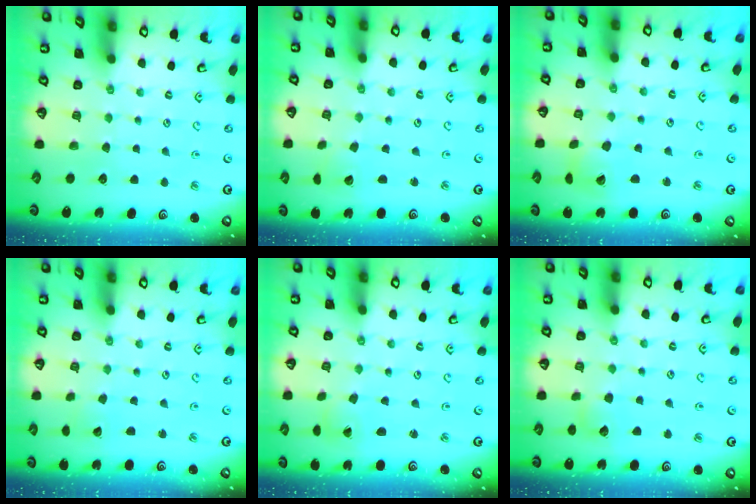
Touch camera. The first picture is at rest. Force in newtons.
{"total": 2.2, "press": 2.2, "slide": 0.2}
{"total": 6.9, "press": 6.9, "slide": 0.7}
{"total": 1.3, "press": 1.3, "slide": 0.1}
{"total": 1.8, "press": 1.8, "slide": 0.1}
{"total": 4.6, "press": 4.5, "slide": 0.6}